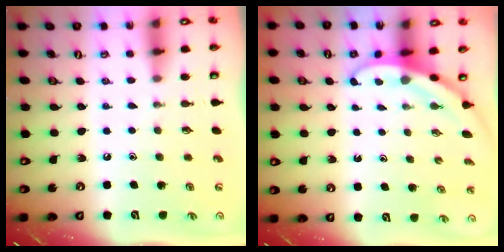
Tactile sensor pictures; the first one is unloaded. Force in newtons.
{"total": 3.4, "press": 3.4, "slide": 0.1}